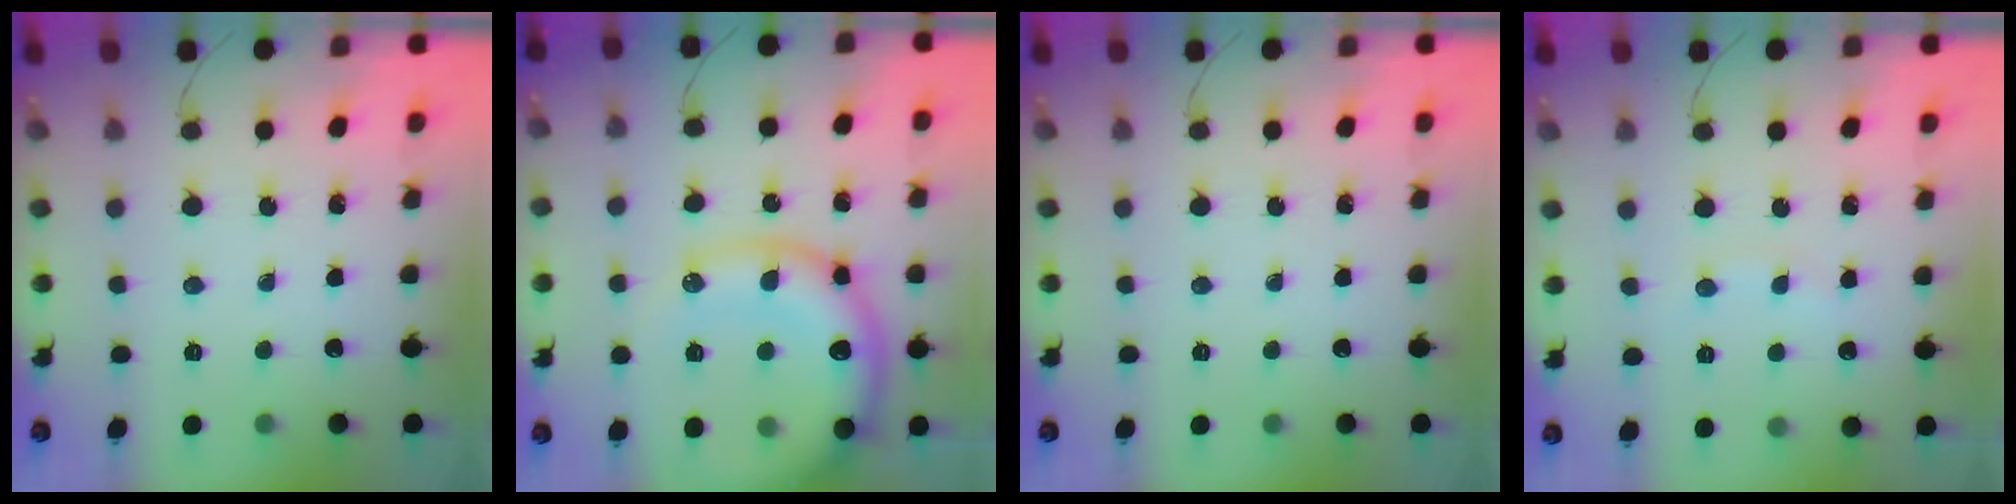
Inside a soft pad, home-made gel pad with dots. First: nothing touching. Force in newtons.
{"total": 25.2, "press": 24.6, "slide": 5.3}
{"total": 0.0}
{"total": 4.2, "press": 4.0, "slide": 1.2}